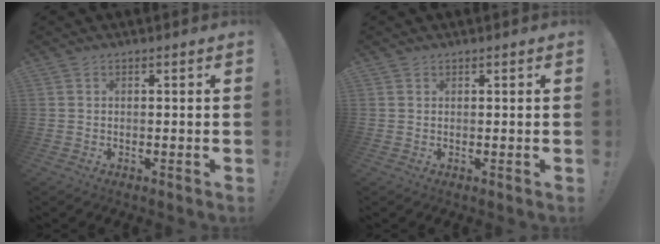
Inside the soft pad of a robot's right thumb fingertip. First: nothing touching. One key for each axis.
{"total": 0.7, "fx": 0.5, "fy": 0.4, "fz": 0.0, "tx": 0.004, "ty": -0.002, "tz": 0.010}